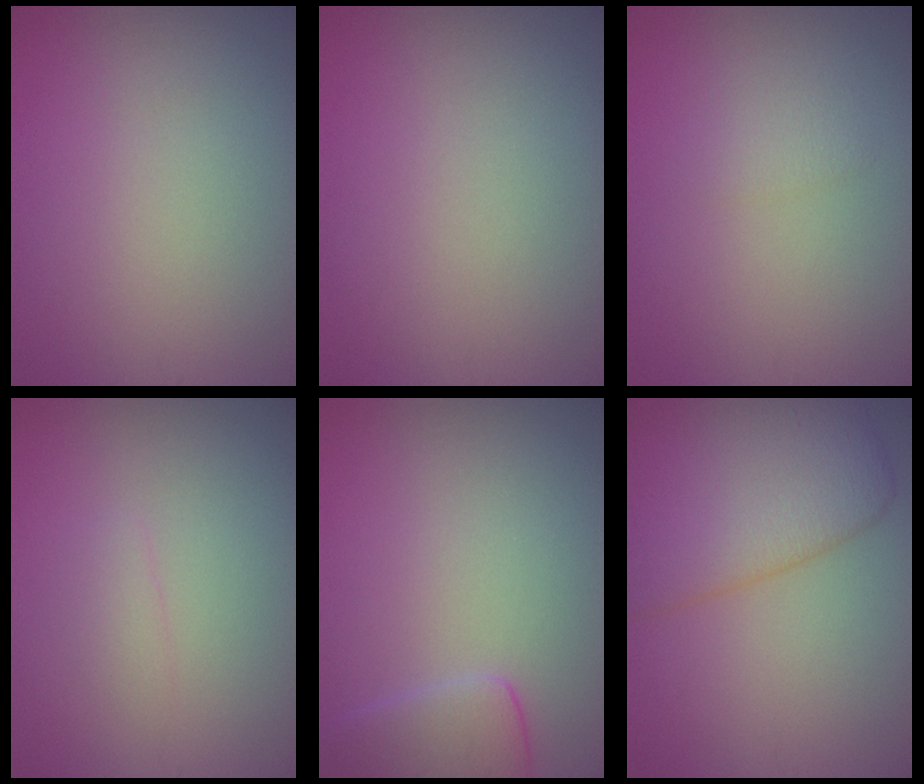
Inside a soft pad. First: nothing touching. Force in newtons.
{"total": 0.0}
{"total": 1.2, "press": 1.2, "slide": 0.2}
{"total": 0.8, "press": 0.8, "slide": 0.1}
{"total": 3.7, "press": 3.7, "slide": 0.4}
{"total": 7.8, "press": 7.8, "slide": 0.5}